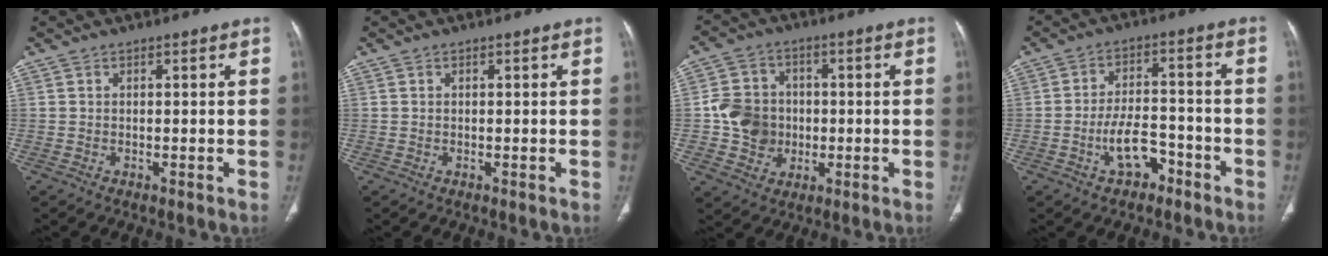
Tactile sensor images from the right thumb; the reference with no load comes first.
{"total": 0.0}
{"total": 9.7, "force": [-0.8, 8.7, 4.1], "torque": [-0.039, 0.011, -0.016]}
{"total": 7.2, "force": [-3.9, 3.9, 4.7], "torque": [-0.069, 0.040, -0.066]}